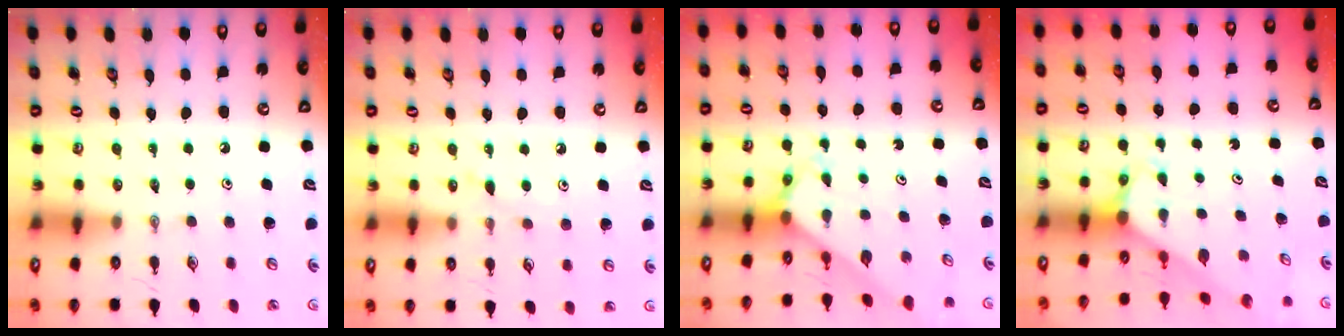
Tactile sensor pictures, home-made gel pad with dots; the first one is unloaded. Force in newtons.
{"total": 4.9, "press": 4.8, "slide": 0.7}
{"total": 2.7, "press": 2.7, "slide": 0.2}
{"total": 2.8, "press": 2.8, "slide": 0.2}